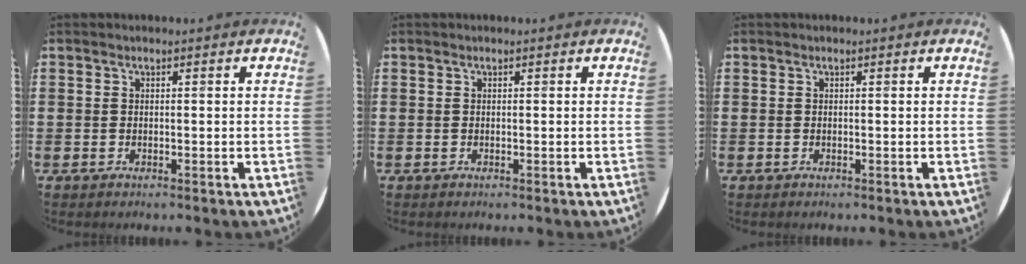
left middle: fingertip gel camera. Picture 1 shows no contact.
{"total": 0.0}
{"total": 0.0}